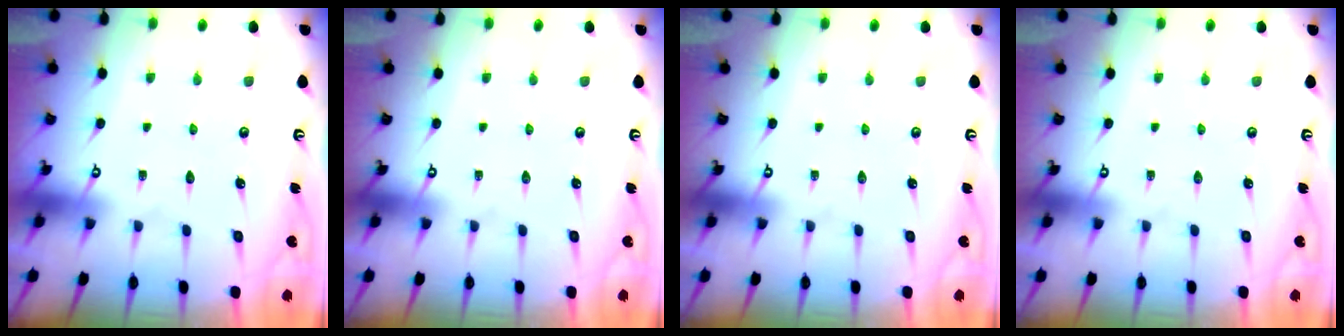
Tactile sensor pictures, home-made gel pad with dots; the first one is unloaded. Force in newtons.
{"total": 0.0}
{"total": 0.0}
{"total": 0.0}